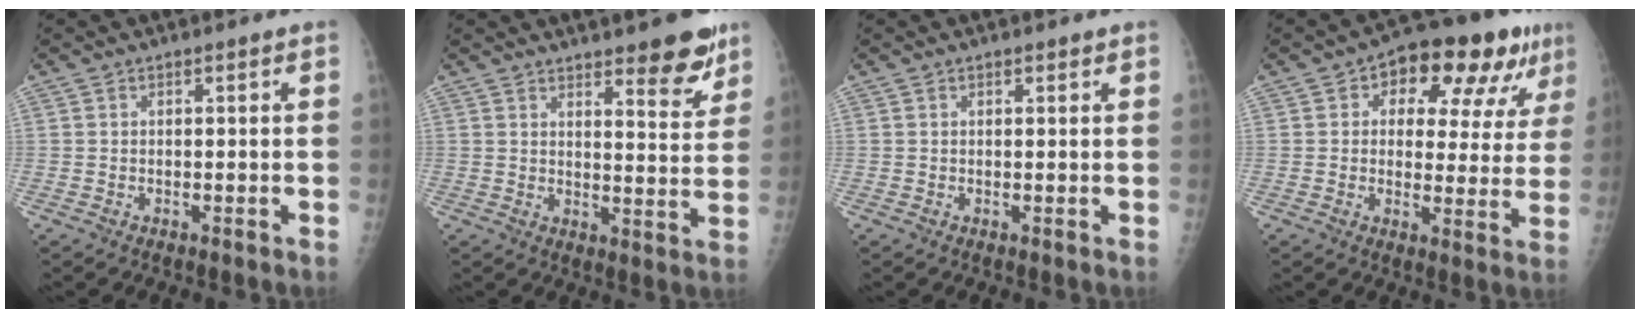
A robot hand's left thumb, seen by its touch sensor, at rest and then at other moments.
{"total": 9.3, "force": [6.5, 2.5, 6.2], "torque": [-0.056, -0.044, 0.089]}
{"total": 0.8, "force": [0.6, 0.4, 0.4], "torque": [-0.006, -0.003, 0.008]}
{"total": 15.8, "force": [7.6, 8.2, 11.2], "torque": [-0.098, 0.001, 0.101]}